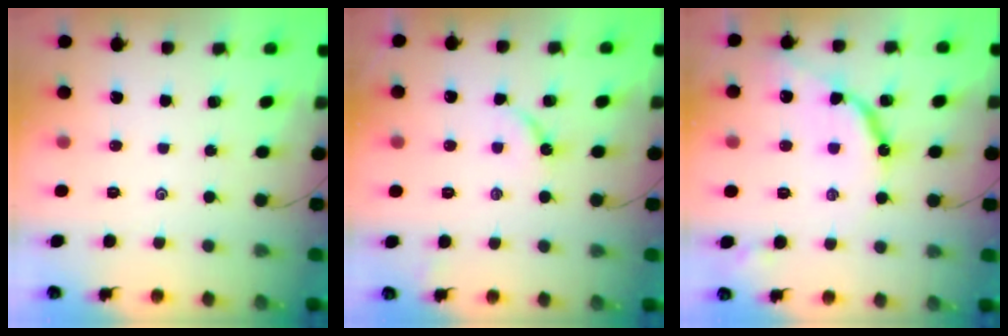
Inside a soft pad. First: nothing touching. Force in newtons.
{"total": 4.1, "press": 4.0, "slide": 0.4}
{"total": 10.8, "press": 10.8, "slide": 0.7}